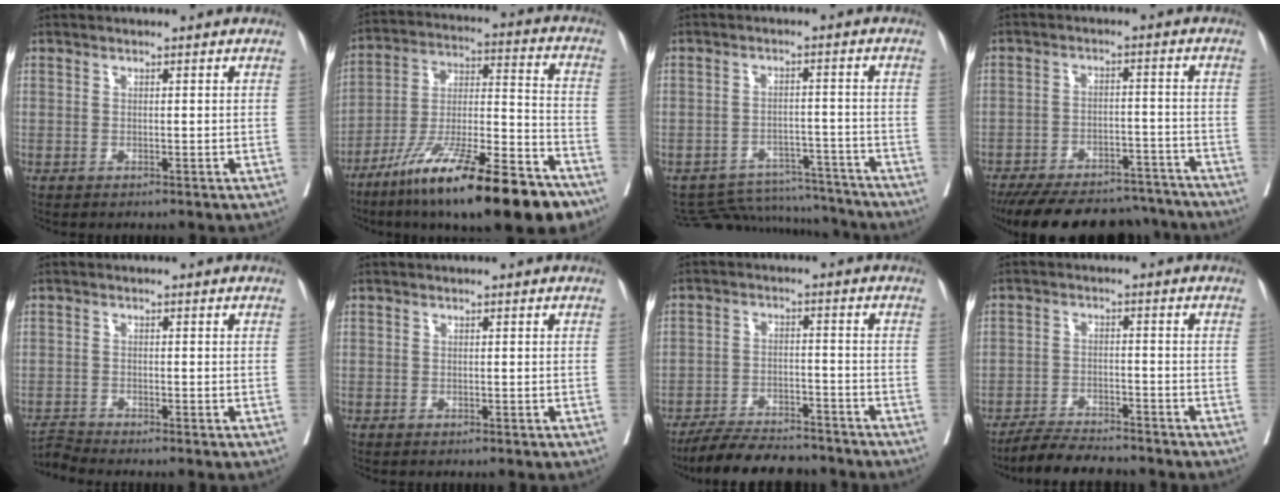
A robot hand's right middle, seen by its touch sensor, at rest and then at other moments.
{"total": 24.7, "force": [-17.1, 3.8, 17.4], "torque": [-0.247, -0.017, -0.287]}
{"total": 11.9, "force": [-11.6, 2.8, 0.3], "torque": [-0.004, 0.022, -0.155]}
{"total": 21.7, "force": [-19.0, 7.1, 7.8], "torque": [-0.144, -0.003, -0.258]}
{"total": 2.2, "force": [-1.9, -1.0, -0.3], "torque": [0.005, -0.015, -0.039]}
{"total": 0.0}
{"total": 10.8, "force": [-9.8, 3.2, 3.4], "torque": [-0.046, 0.002, -0.152]}
{"total": 6.4, "force": [-5.9, 1.5, 1.6], "torque": [-0.026, -0.012, -0.102]}